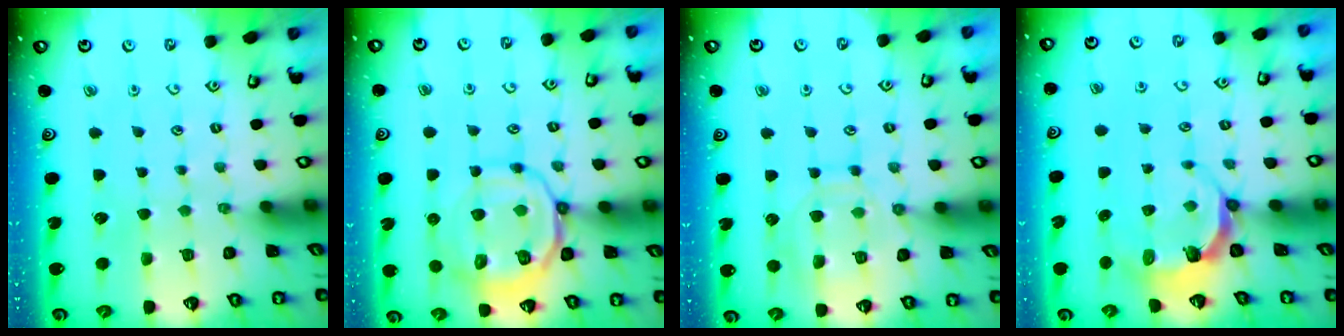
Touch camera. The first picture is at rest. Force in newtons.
{"total": 12.6, "press": 12.5, "slide": 1.8}
{"total": 11.7, "press": 11.6, "slide": 1.0}
{"total": 5.5, "press": 4.5, "slide": 3.1}